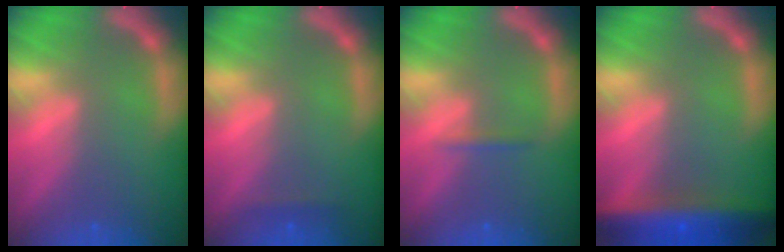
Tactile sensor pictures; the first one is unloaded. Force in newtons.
{"total": 0.9}
{"total": 0.9}
{"total": 9.0}